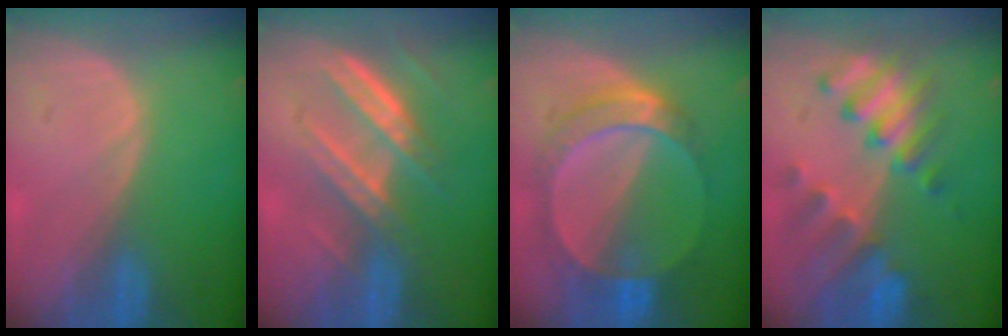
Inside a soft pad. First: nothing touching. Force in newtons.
{"total": 7.7, "press": 6.9, "slide": 3.5}
{"total": 7.8, "press": 7.5, "slide": 2.0}
{"total": 9.2, "press": 8.4, "slide": 3.9}